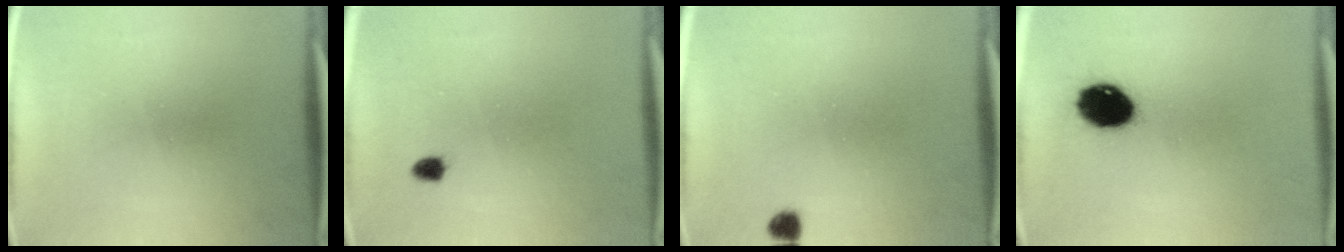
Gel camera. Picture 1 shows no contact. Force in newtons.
{"total": 1.2}
{"total": 1.8}
{"total": 11.2}